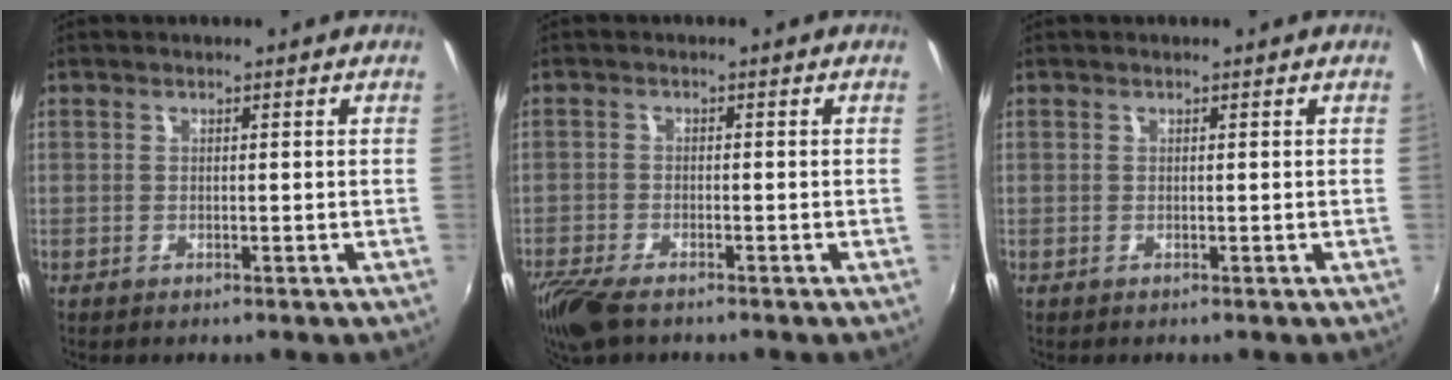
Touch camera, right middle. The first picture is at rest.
{"total": 7.2, "force": [-5.5, 2.1, 4.1], "torque": [-0.109, -0.031, -0.107]}
{"total": 0.0}